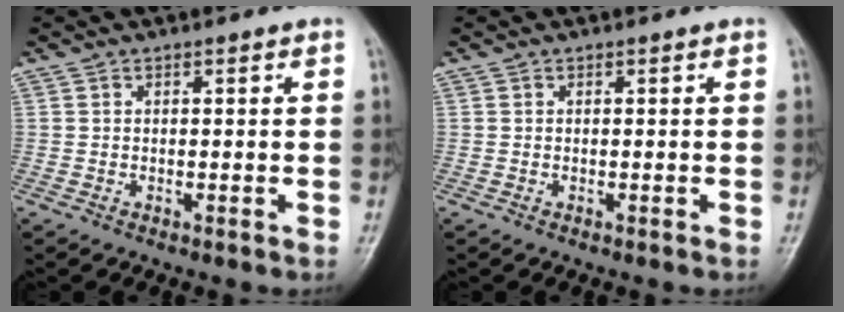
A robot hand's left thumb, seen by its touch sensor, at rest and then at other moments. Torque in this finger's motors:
{"motor_torque": [0.04, -0.04, -0.14, -0.10, 0.00]}